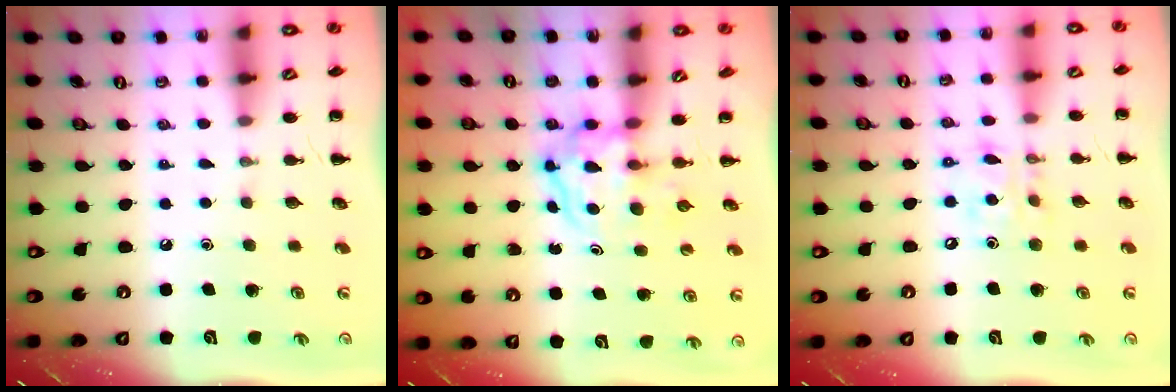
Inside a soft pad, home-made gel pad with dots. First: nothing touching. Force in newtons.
{"total": 3.7, "press": 3.7, "slide": 0.4}
{"total": 10.8, "press": 10.5, "slide": 2.3}